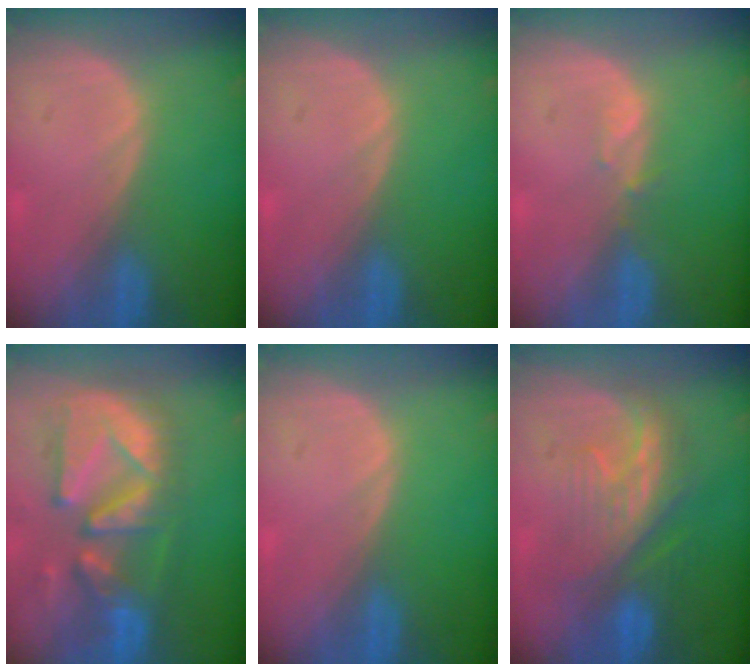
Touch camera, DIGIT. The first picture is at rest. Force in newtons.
{"total": 0.0}
{"total": 1.1, "press": 1.1, "slide": 0.2}
{"total": 12.3, "press": 11.0, "slide": 5.6}
{"total": 0.0}
{"total": 8.4, "press": 8.1, "slide": 1.9}